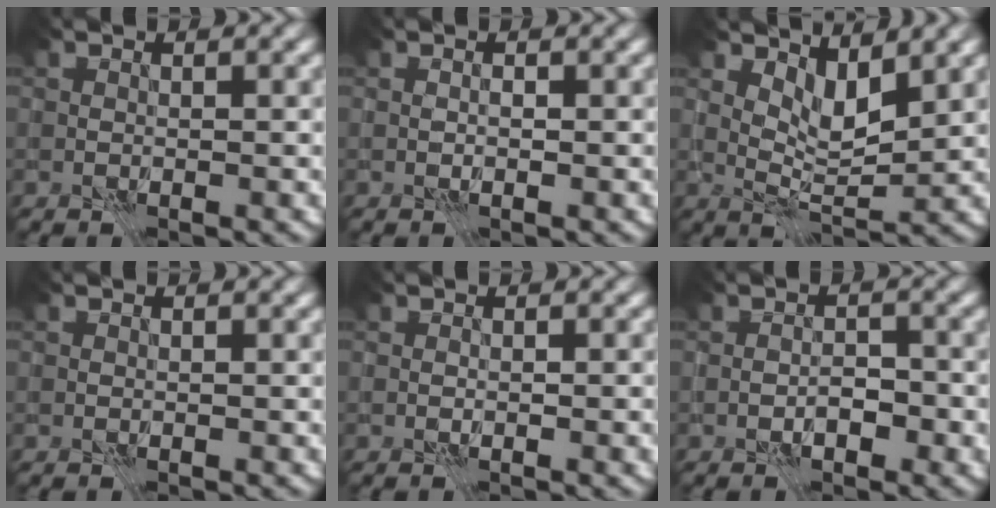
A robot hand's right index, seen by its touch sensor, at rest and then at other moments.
{"total": 0.0}
{"total": 3.4, "force": [2.1, 1.2, 2.4], "torque": [-0.050, -0.011, 0.040]}
{"total": 0.0}
{"total": 1.0, "force": [-0.3, 0.3, 0.9], "torque": [-0.016, 0.002, -0.005]}
{"total": 1.7, "force": [-0.8, 0.8, 1.2], "torque": [-0.019, 0.007, -0.013]}